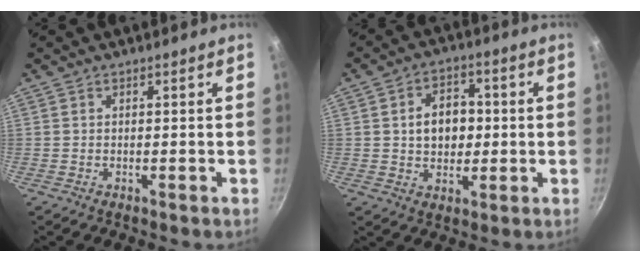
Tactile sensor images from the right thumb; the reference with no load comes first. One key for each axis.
{"total": 8.8, "fx": 0.6, "fy": 6.5, "fz": 5.9, "tx": -0.061, "ty": 0.010, "tz": 0.009}